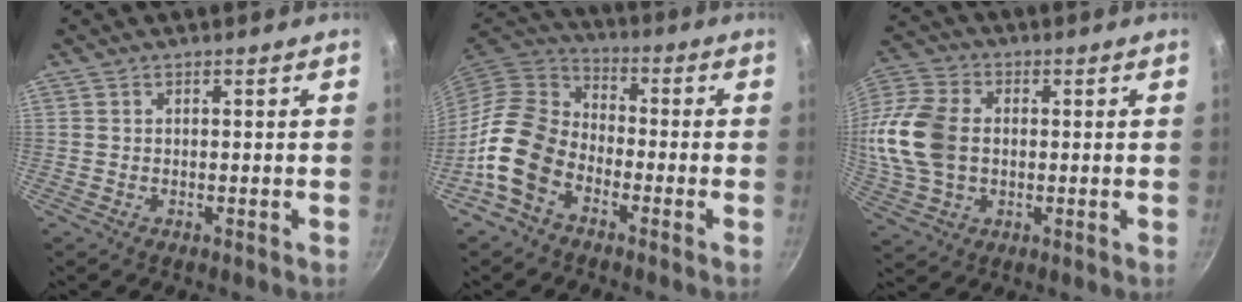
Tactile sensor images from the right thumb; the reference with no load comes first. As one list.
[{"total": 12.9, "force": [-5.8, 8.7, 7.6], "torque": [-0.125, 0.049, -0.134]}, {"total": 16.5, "force": [0.1, 11.7, 11.6], "torque": [-0.243, 0.019, -0.003]}]